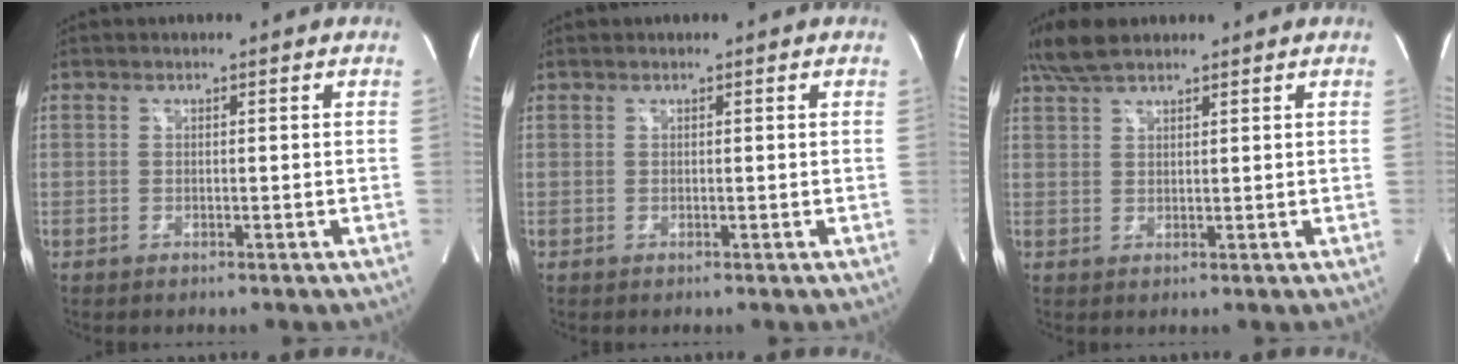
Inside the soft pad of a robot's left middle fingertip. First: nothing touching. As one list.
[{"total": 0.0}, {"total": 5.2, "force": [4.2, 1.3, 2.7], "torque": [-0.069, 0.020, 0.086]}]